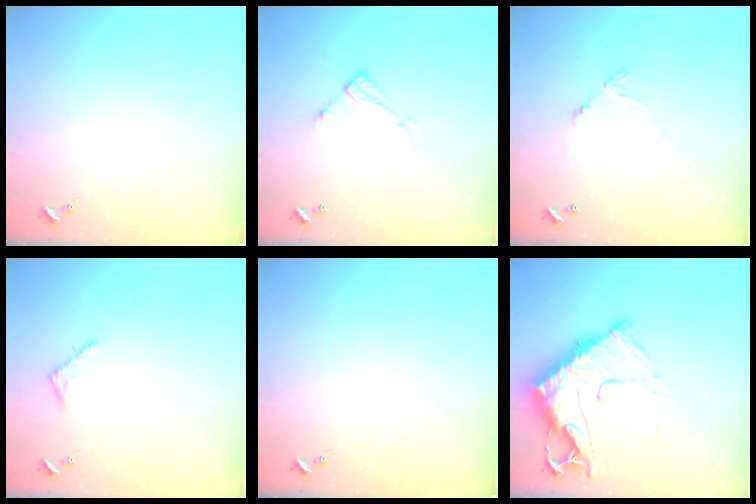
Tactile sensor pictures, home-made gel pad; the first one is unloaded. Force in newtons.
{"total": 8.7, "press": 8.7, "slide": 0.4}
{"total": 5.9, "press": 5.9, "slide": 0.5}
{"total": 2.7, "press": 2.7, "slide": 0.3}
{"total": 0.0}
{"total": 18.4, "press": 18.3, "slide": 1.8}